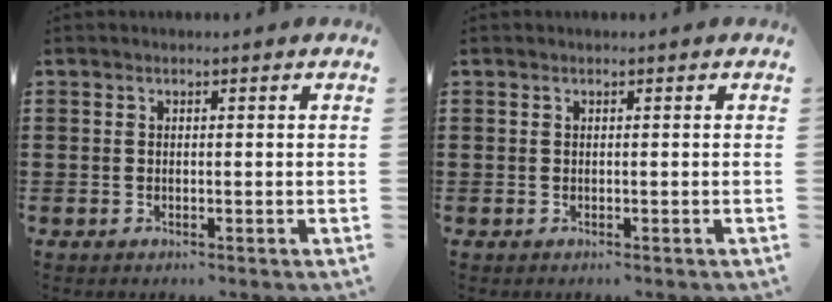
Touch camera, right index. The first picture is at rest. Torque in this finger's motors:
{"motor_torque": [-0.21, 0.77, 0.00, 0.00]}